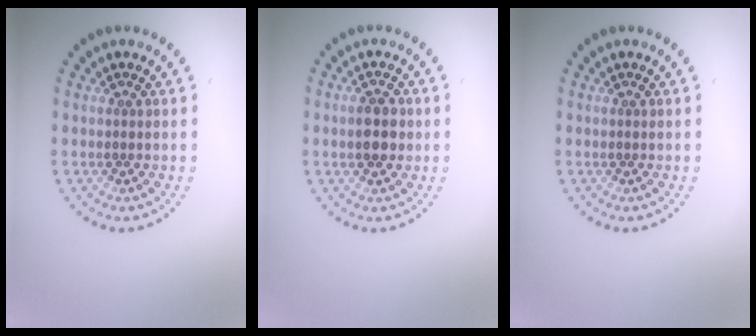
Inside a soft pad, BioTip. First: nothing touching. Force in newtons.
{"total": 3.0, "press": 3.0, "slide": 0.1}
{"total": 0.0}